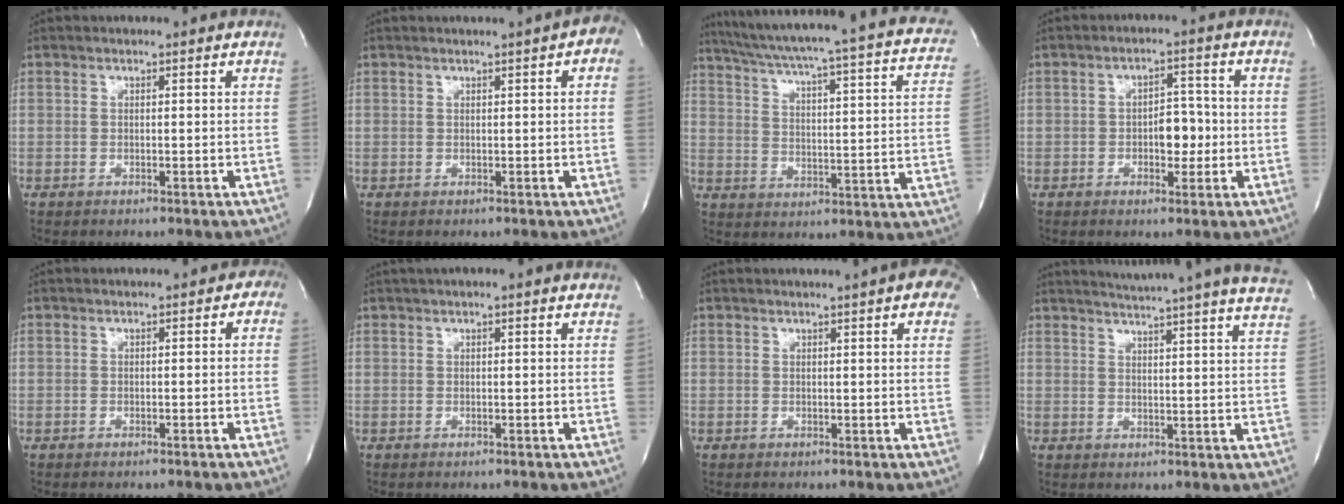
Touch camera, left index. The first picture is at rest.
{"total": 3.4, "force": [1.4, 0.6, 3.0], "torque": [-0.034, 0.009, 0.011]}
{"total": 27.3, "force": [22.7, 2.5, 14.9], "torque": [-0.226, -0.039, 0.278]}
{"total": 4.8, "force": [-0.9, 2.6, 3.9], "torque": [-0.049, 0.012, -0.011]}
{"total": 1.4, "force": [-0.7, 1.0, 0.6], "torque": [0.009, 0.009, -0.017]}
{"total": 1.9, "force": [1.1, 0.1, 1.6], "torque": [-0.028, 0.017, 0.014]}
{"total": 6.3, "force": [3.9, 1.0, 4.9], "torque": [-0.056, 0.004, 0.032]}
{"total": 21.3, "force": [19.4, -1.5, 8.7], "torque": [-0.139, -0.061, 0.232]}